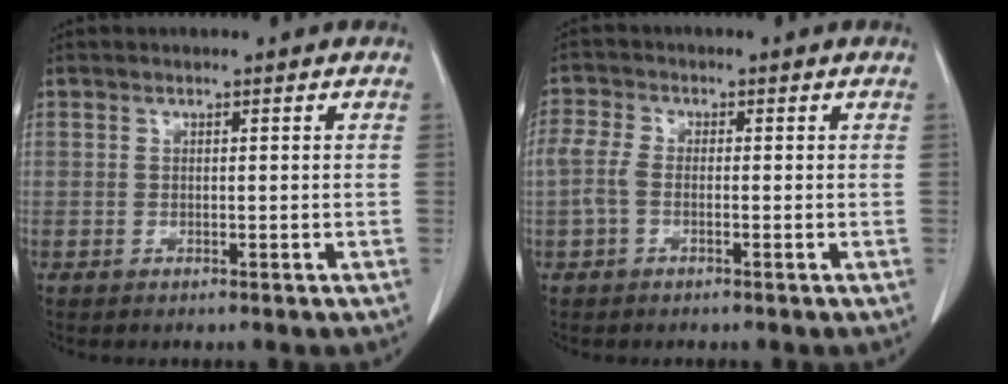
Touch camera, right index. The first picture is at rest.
{"total": 3.1, "force": [-0.6, 1.5, 2.6], "torque": [-0.071, 0.010, -0.018]}